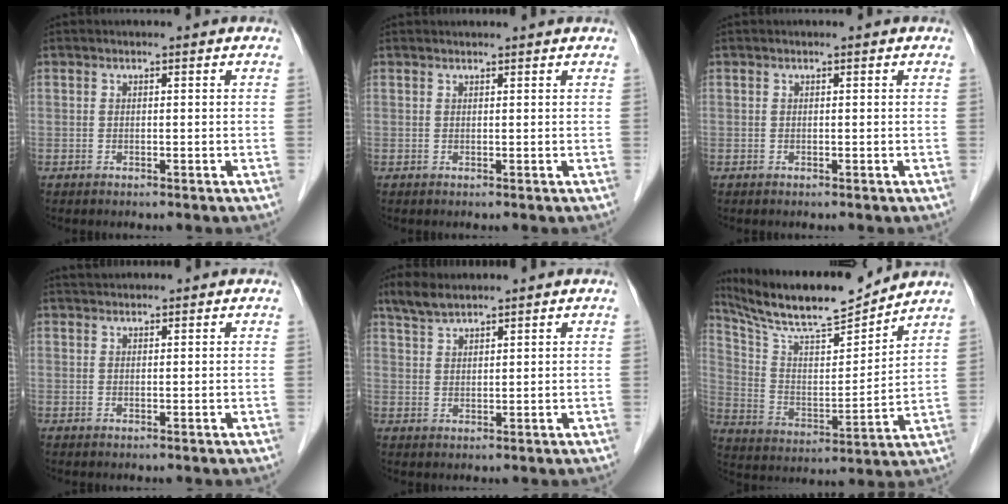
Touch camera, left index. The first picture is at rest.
{"total": 2.7, "force": [2.6, -0.2, 0.7], "torque": [-0.010, 0.017, 0.033]}
{"total": 0.0}
{"total": 1.8, "force": [1.7, 0.3, 0.4], "torque": [-0.011, 0.022, 0.033]}
{"total": 3.8, "force": [3.4, 0.7, 1.7], "torque": [-0.042, 0.013, 0.070]}
{"total": 16.3, "force": [14.9, 1.2, 6.3], "torque": [-0.125, 0.000, 0.263]}